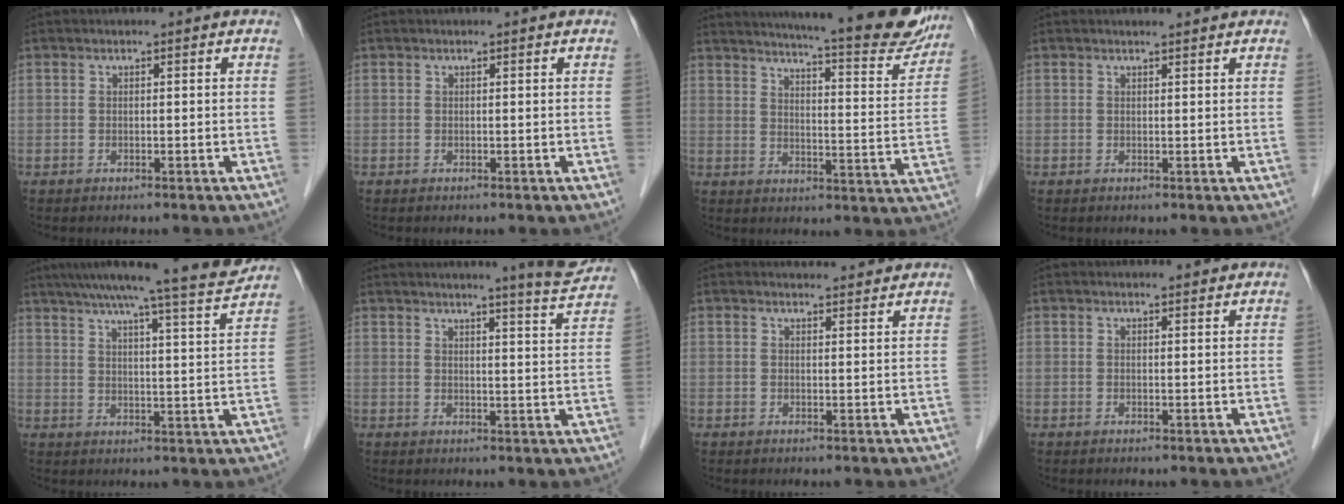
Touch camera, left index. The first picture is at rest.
{"total": 0.0}
{"total": 21.5, "force": [19.1, 2.1, 9.6], "torque": [-0.135, -0.057, 0.232]}
{"total": 2.2, "force": [2.0, 0.2, 0.9], "torque": [-0.014, 0.009, 0.026]}
{"total": 14.8, "force": [13.2, -1.1, 6.5], "torque": [-0.102, -0.022, 0.175]}
{"total": 8.1, "force": [7.5, -0.6, 2.9], "torque": [-0.044, -0.021, 0.083]}
{"total": 4.4, "force": [4.3, 0.7, 0.7], "torque": [-0.012, 0.008, 0.051]}
{"total": 1.9, "force": [1.8, 0.2, 0.6], "torque": [-0.012, 0.004, 0.024]}